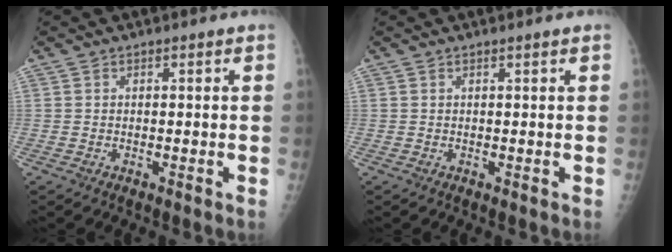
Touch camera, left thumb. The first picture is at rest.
{"total": 0.5, "force": [0.4, -0.1, 0.3], "torque": [-0.013, -0.001, 0.010]}